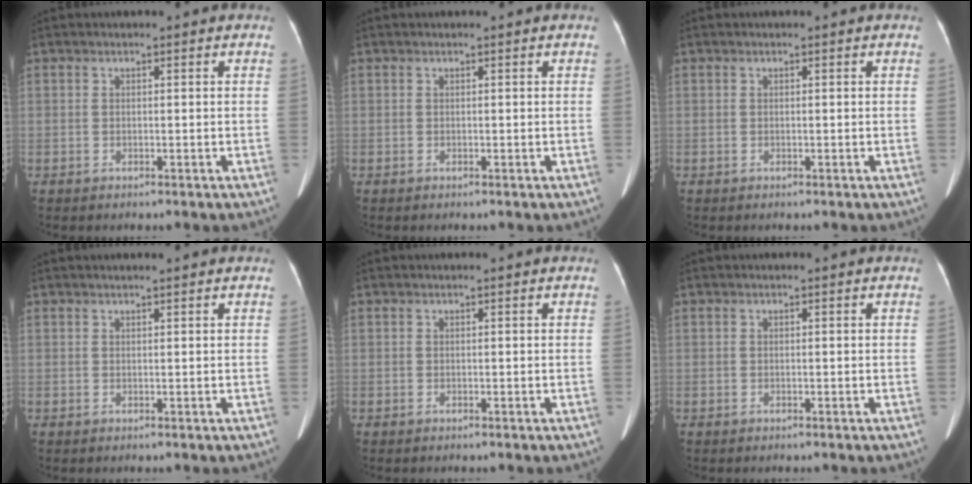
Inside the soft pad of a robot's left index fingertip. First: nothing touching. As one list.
[{"total": 0.0}, {"total": 0.0}, {"total": 2.0, "force": [1.8, 0.0, 0.9], "torque": [-0.010, 0.016, 0.026]}, {"total": 0.0}, {"total": 0.0}]